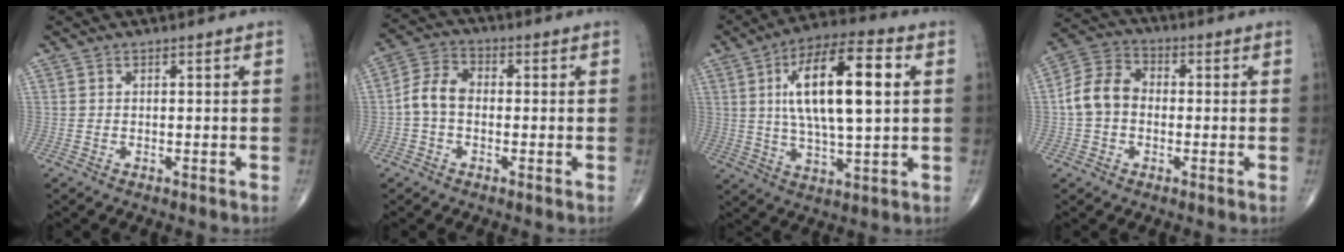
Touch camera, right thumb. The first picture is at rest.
{"total": 6.5, "force": [-0.8, 4.6, 4.5], "torque": [-0.081, 0.024, -0.026]}
{"total": 18.5, "force": [3.9, 6.5, 16.9], "torque": [-0.280, 0.005, 0.062]}
{"total": 8.7, "force": [-0.7, 6.8, 5.4], "torque": [-0.093, 0.031, -0.025]}